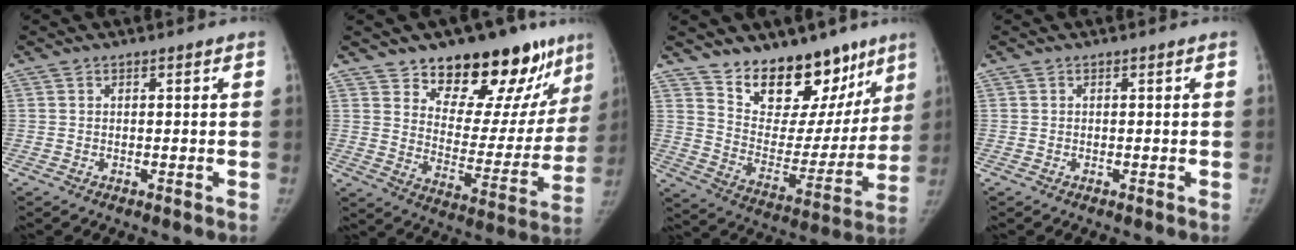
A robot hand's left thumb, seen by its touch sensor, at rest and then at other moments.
{"total": 22.7, "force": [15.5, 10.7, 12.6], "torque": [-0.120, -0.093, 0.226]}
{"total": 20.6, "force": [14.6, 11.0, 9.5], "torque": [-0.069, -0.092, 0.231]}
{"total": 0.0}